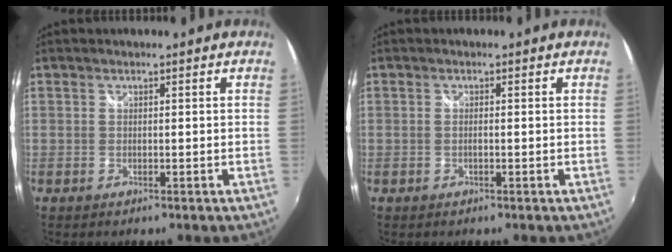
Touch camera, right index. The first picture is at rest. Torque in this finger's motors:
{"motor_torque": [-0.34, 0.18, -0.08, -0.01]}